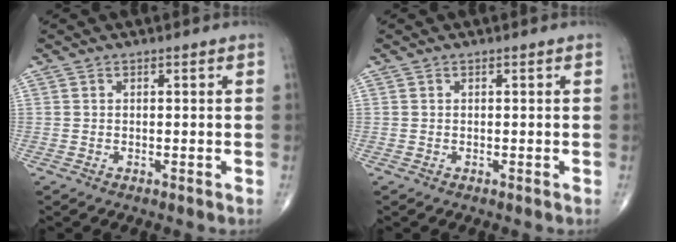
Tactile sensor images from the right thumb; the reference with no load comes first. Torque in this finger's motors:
{"motor_torque": [0.01, 0.01, 0.00, 0.00, 0.00]}